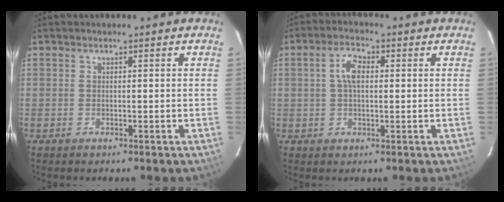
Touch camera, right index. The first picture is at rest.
{"total": 4.6, "force": [0.7, 2.3, 3.8], "torque": [-0.074, 0.012, 0.014]}